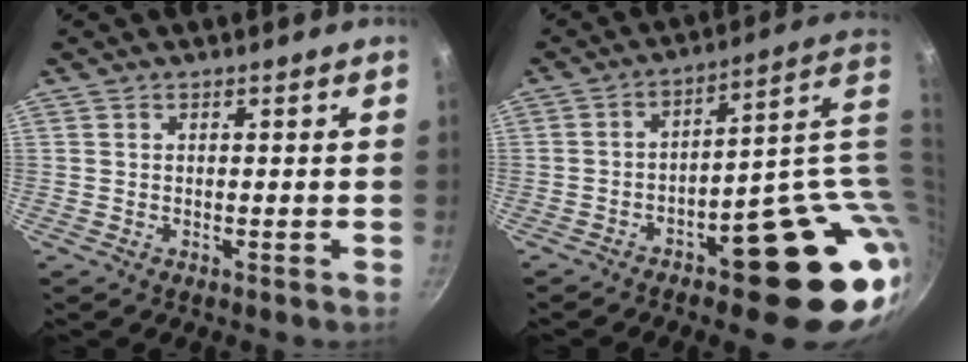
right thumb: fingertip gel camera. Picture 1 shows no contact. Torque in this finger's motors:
{"motor_torque": [3.54, 1.47, 2.00, -0.77, 0.33]}